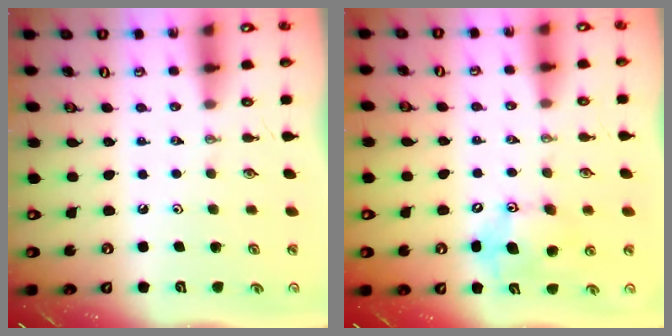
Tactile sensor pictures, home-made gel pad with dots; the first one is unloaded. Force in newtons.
{"total": 11.6, "press": 11.2, "slide": 2.9}